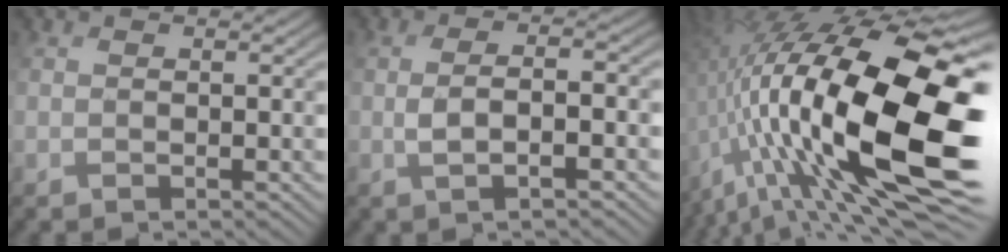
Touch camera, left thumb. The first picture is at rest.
{"total": 4.1, "force": [-1.0, 1.3, 3.7], "torque": [-0.072, 0.004, -0.025]}
{"total": 21.9, "force": [-4.0, 8.5, 19.8], "torque": [-0.374, -0.010, -0.068]}